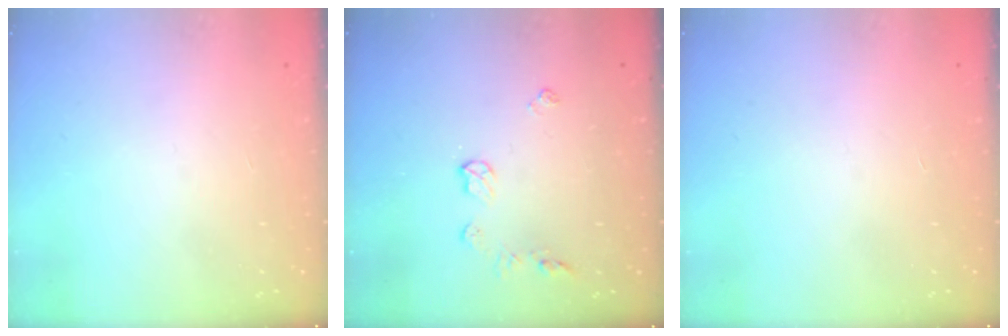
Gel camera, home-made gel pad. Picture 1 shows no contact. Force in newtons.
{"total": 6.3, "press": 6.3, "slide": 0.7}
{"total": 0.0}